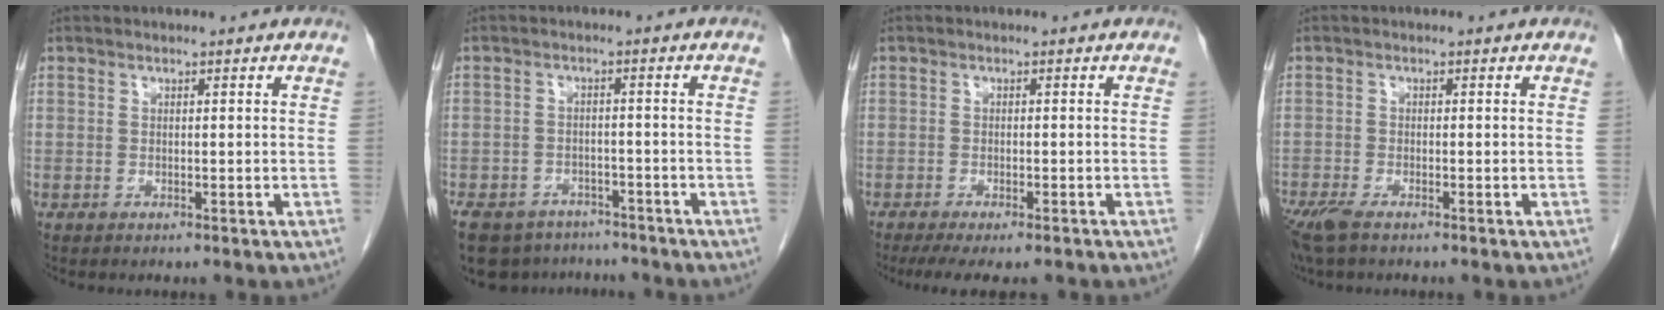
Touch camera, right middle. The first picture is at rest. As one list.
[{"total": 13.3, "force": [-10.5, 7.0, 4.0], "torque": [-0.098, -0.004, -0.136]}, {"total": 8.2, "force": [-6.7, 1.7, 4.4], "torque": [-0.057, -0.012, -0.098]}, {"total": 4.2, "force": [-3.1, 1.0, 2.7], "torque": [-0.060, -0.014, -0.058]}]